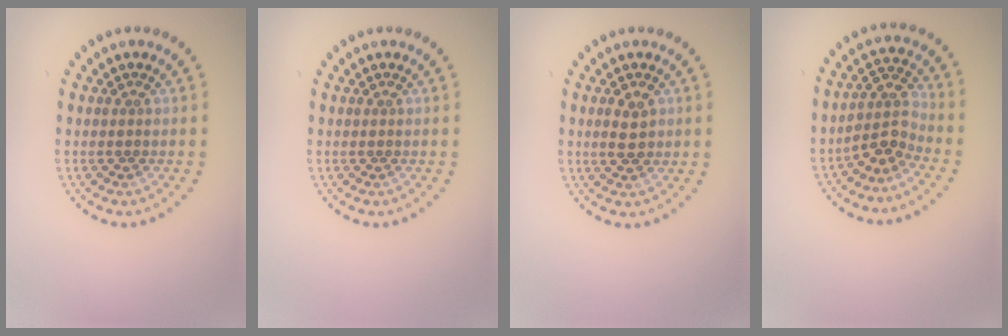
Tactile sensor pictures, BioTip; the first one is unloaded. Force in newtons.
{"total": 0.0}
{"total": 2.2, "press": 2.2, "slide": 0.1}
{"total": 3.2, "press": 2.4, "slide": 2.0}